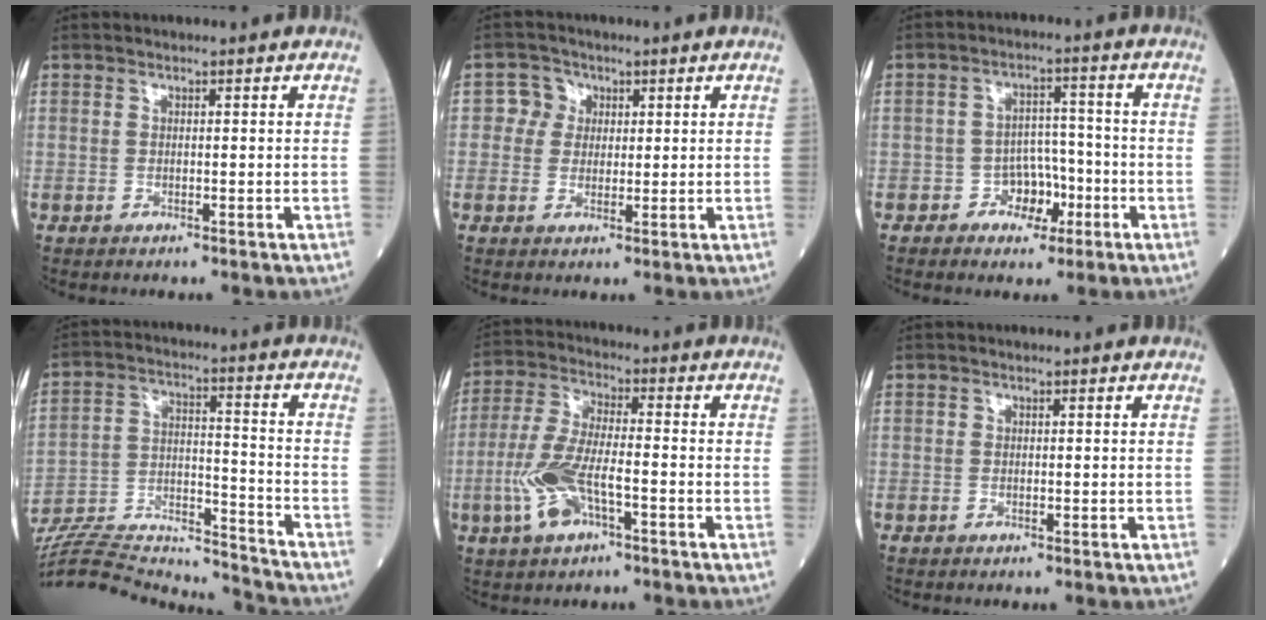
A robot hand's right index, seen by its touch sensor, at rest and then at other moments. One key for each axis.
{"total": 3.5, "fx": 0.8, "fy": 3.4, "fz": 0.3, "tx": 0.001, "ty": 0.008, "tz": 0.010}
{"total": 5.0, "fx": -2.2, "fy": 3.8, "fz": 2.4, "tx": -0.027, "ty": 0.015, "tz": -0.035}
{"total": 21.3, "fx": -20.6, "fy": 1.8, "fz": 5.0, "tx": -0.120, "ty": 0.009, "tz": -0.328}
{"total": 9.6, "fx": -3.3, "fy": 3.0, "fz": 8.5, "tx": -0.192, "ty": 0.002, "tz": -0.062}
{"total": 0.0}